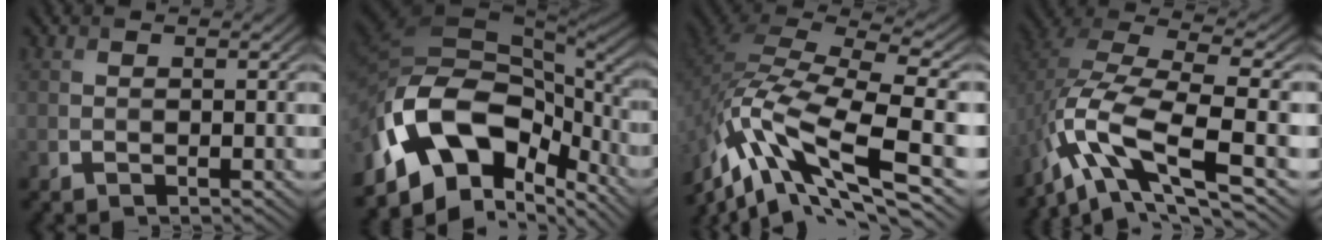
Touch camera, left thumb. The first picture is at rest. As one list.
[{"total": 16.4, "force": [-6.0, 9.1, 12.3], "torque": [-0.285, -0.016, -0.099]}, {"total": 14.8, "force": [-7.3, 5.5, 11.6], "torque": [-0.263, -0.003, -0.135]}, {"total": 13.5, "force": [-5.7, 5.0, 11.2], "torque": [-0.255, -0.004, -0.101]}]